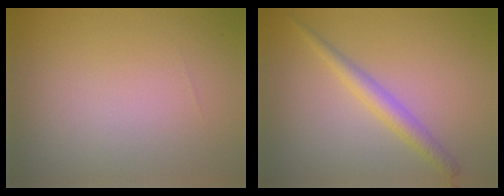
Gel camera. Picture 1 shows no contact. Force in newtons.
{"total": 2.4, "press": 2.4, "slide": 0.1}